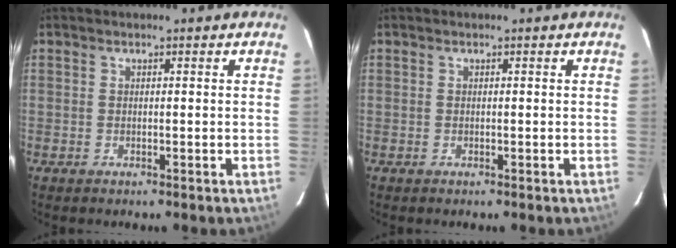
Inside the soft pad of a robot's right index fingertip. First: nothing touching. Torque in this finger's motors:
{"motor_torque": [0.00, 0.00, 0.03, 0.00]}